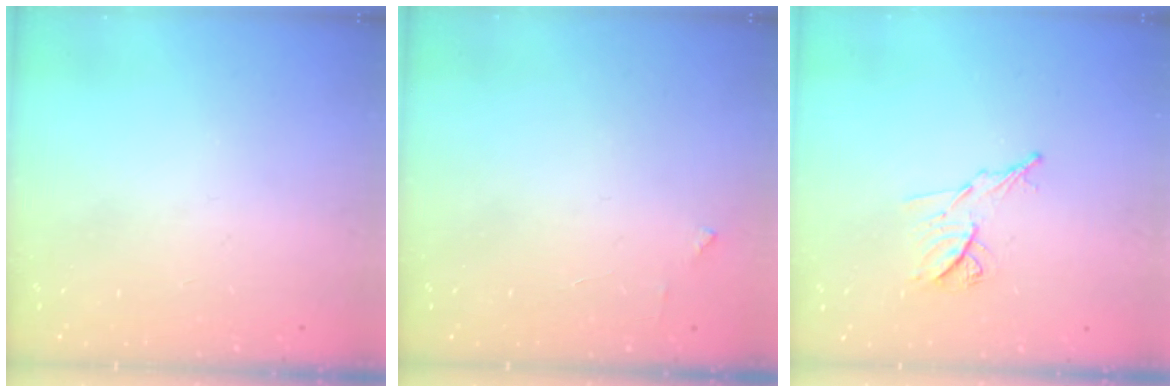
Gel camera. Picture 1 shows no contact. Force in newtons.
{"total": 2.6, "press": 2.6, "slide": 0.2}
{"total": 8.6, "press": 8.6, "slide": 0.7}